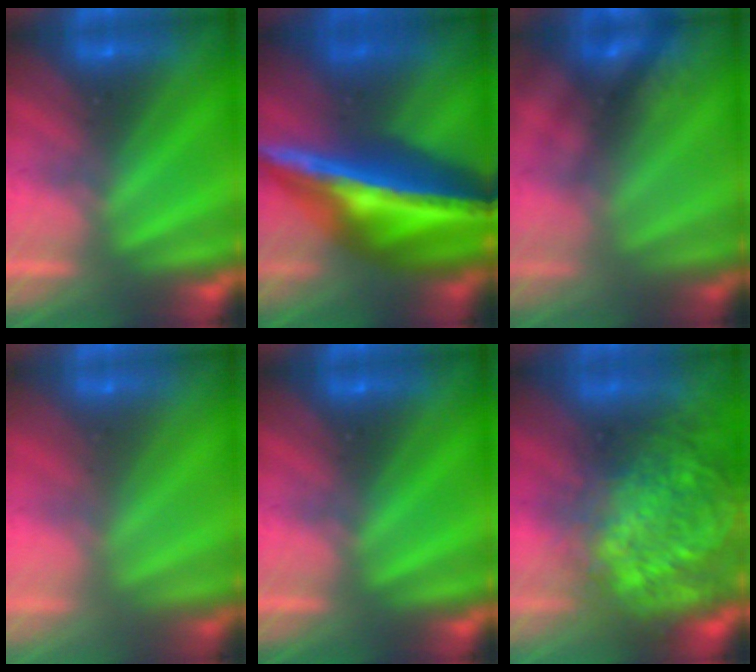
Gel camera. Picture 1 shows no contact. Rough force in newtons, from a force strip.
{"total": 6.1}
{"total": 2.5}
{"total": 2.3}
{"total": 0.0}
{"total": 8.8}